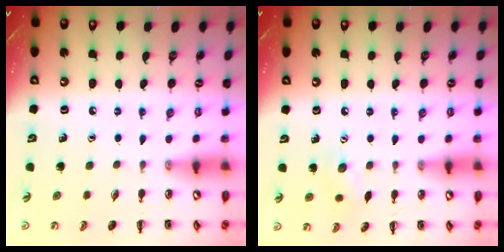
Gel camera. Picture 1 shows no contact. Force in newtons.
{"total": 5.8, "press": 5.7, "slide": 0.7}